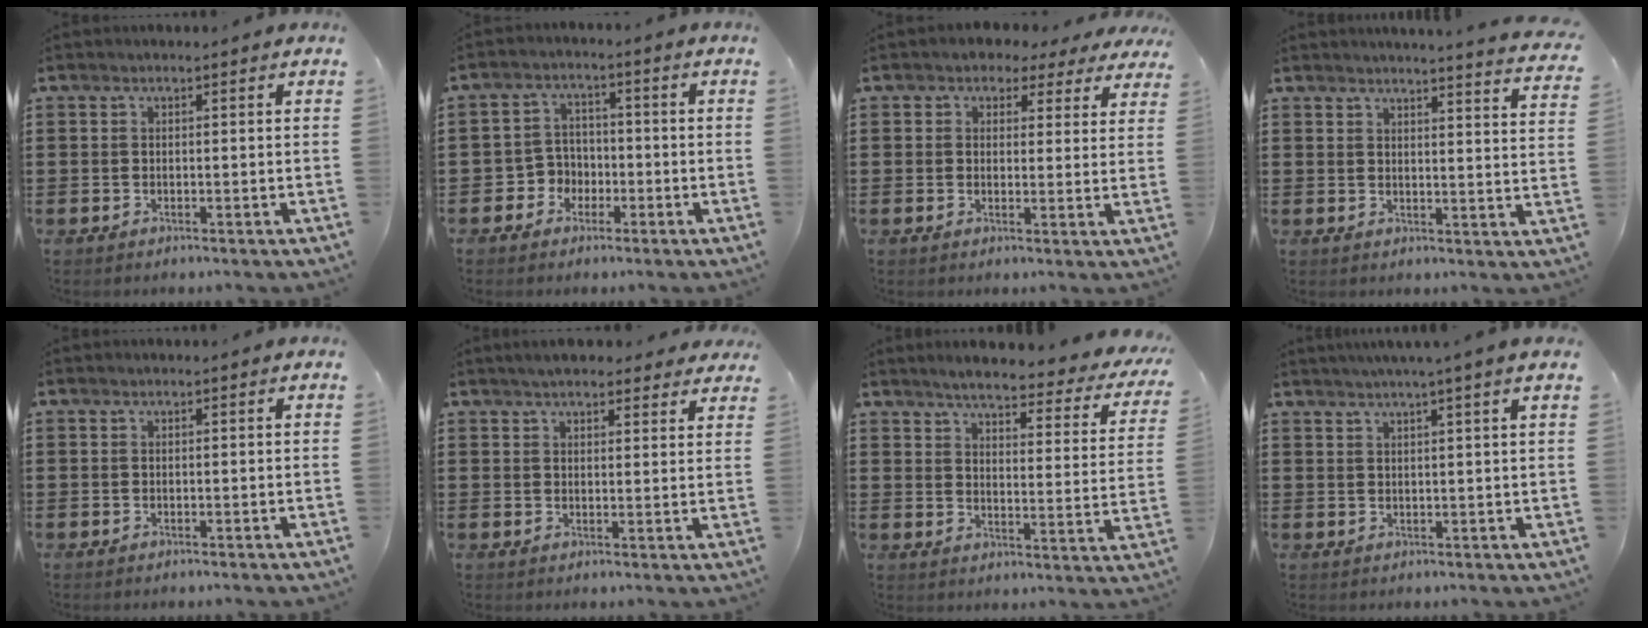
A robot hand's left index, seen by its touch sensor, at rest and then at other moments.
{"total": 3.8, "force": [-1.9, 3.2, 0.8], "torque": [-0.027, 0.009, -0.042]}
{"total": 2.7, "force": [2.0, 1.8, 0.6], "torque": [-0.016, 0.002, 0.033]}
{"total": 3.6, "force": [3.4, -0.8, 0.8], "torque": [-0.022, -0.025, 0.055]}
{"total": 0.0}
{"total": 4.0, "force": [3.7, 0.9, 1.4], "torque": [-0.037, -0.001, 0.068]}
{"total": 4.8, "force": [4.2, 0.2, 2.3], "torque": [-0.057, -0.032, 0.064]}
{"total": 2.6, "force": [2.0, -1.0, 1.4], "torque": [-0.029, -0.003, 0.033]}